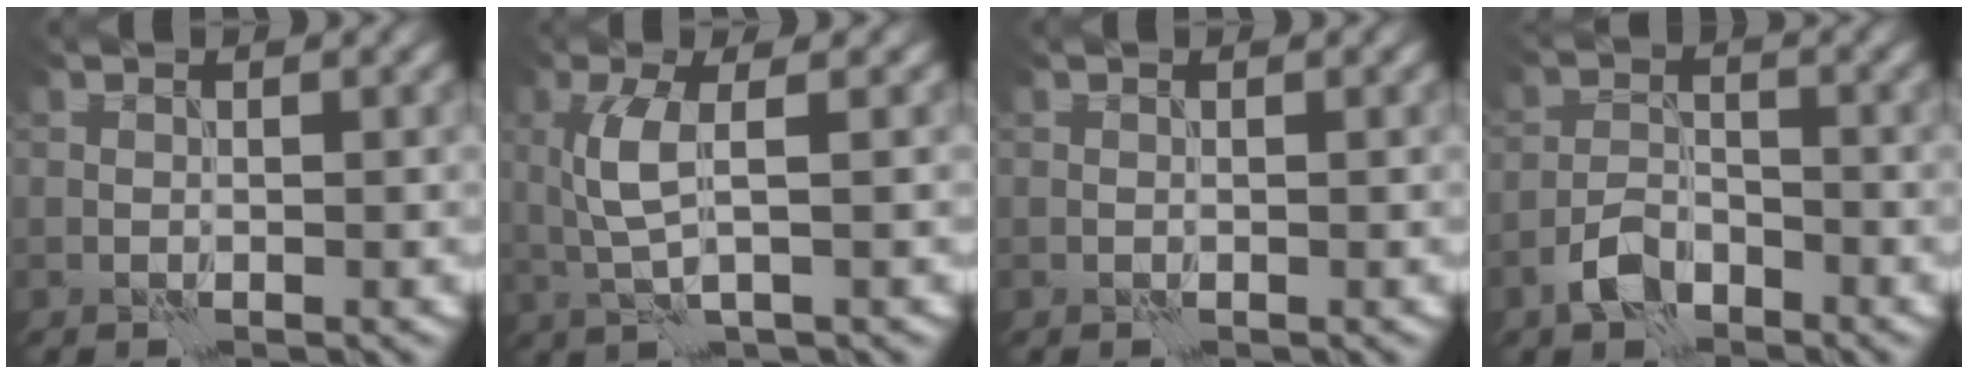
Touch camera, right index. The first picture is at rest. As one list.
[{"total": 3.6, "force": [0.5, 0.9, 3.4], "torque": [-0.077, 0.000, 0.012]}, {"total": 0.0}, {"total": 3.5, "force": [-2.4, 1.8, 1.8], "torque": [-0.032, 0.006, -0.055]}]